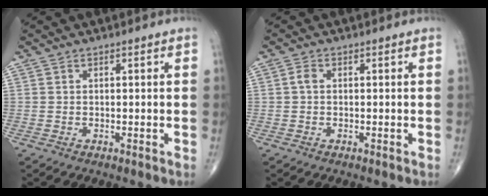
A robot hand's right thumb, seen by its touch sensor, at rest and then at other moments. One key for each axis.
{"total": 1.3, "fx": 0.0, "fy": 0.8, "fz": 1.0, "tx": -0.016, "ty": 0.002, "tz": -0.004}